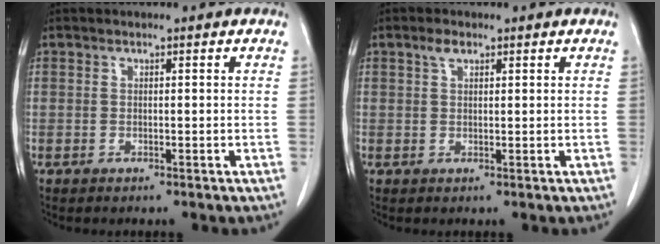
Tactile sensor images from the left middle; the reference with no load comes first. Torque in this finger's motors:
{"motor_torque": [0.26, -0.10, -0.07, 0.00]}